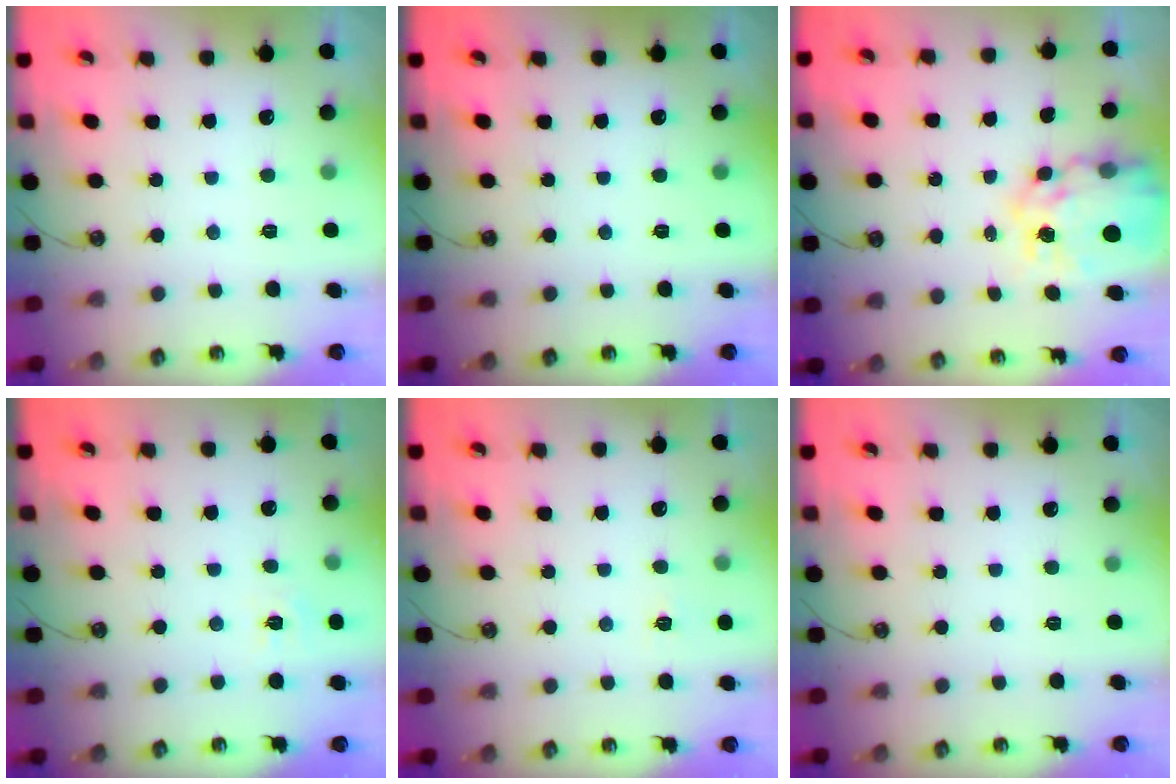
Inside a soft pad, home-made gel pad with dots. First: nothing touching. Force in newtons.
{"total": 0.0}
{"total": 13.6, "press": 13.6, "slide": 1.4}
{"total": 4.6, "press": 4.5, "slide": 0.6}
{"total": 3.9, "press": 3.8, "slide": 0.4}
{"total": 0.0}